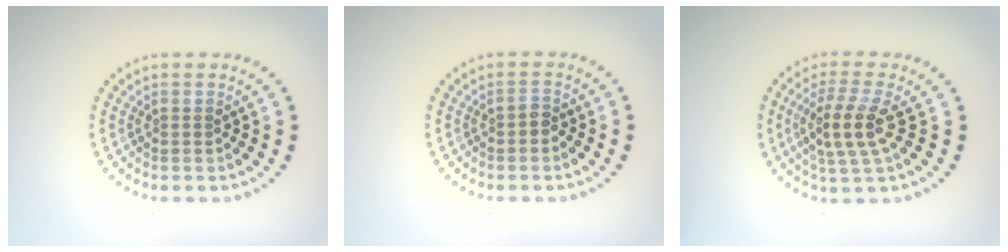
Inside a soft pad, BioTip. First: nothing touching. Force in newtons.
{"total": 1.0, "press": 0.9, "slide": 0.4}
{"total": 3.8, "press": 3.4, "slide": 1.8}